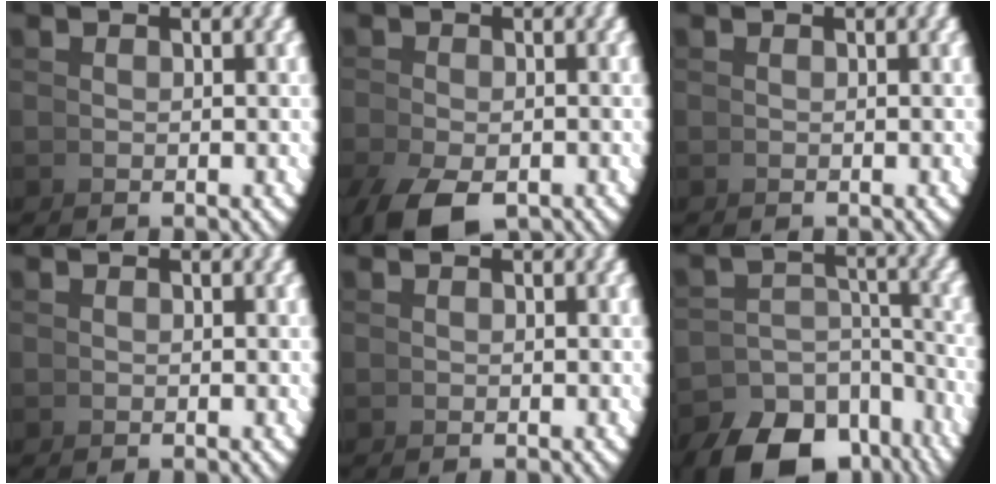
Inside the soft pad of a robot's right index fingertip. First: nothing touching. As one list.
[{"total": 3.2, "force": [-2.5, 0.8, 1.8], "torque": [-0.031, -0.021, -0.025]}, {"total": 0.0}, {"total": 0.0}, {"total": 0.0}, {"total": 9.6, "force": [-6.5, 5.0, 5.0], "torque": [-0.081, -0.041, -0.083]}]